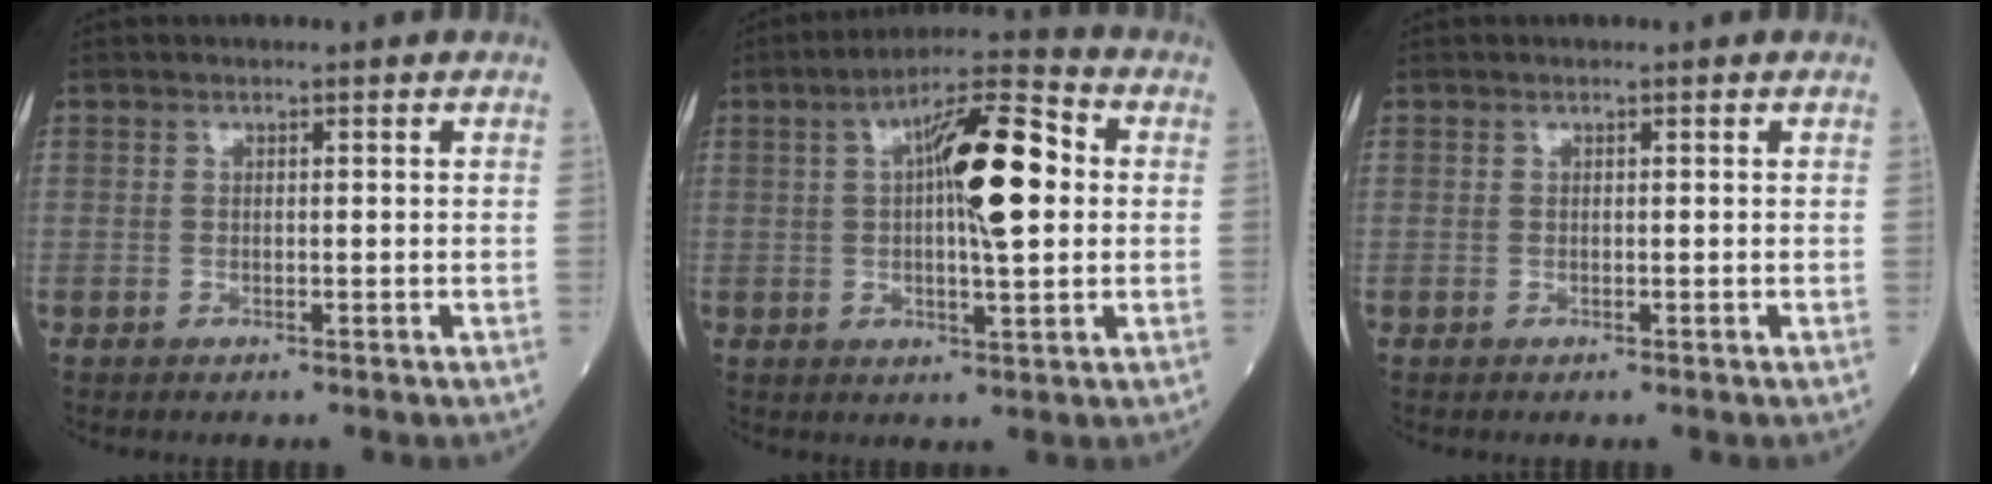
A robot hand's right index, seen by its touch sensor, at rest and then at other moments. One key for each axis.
{"total": 12.5, "fx": 1.8, "fy": 2.4, "fz": 12.1, "tx": -0.198, "ty": 0.025, "tz": 0.023}
{"total": 0.0}